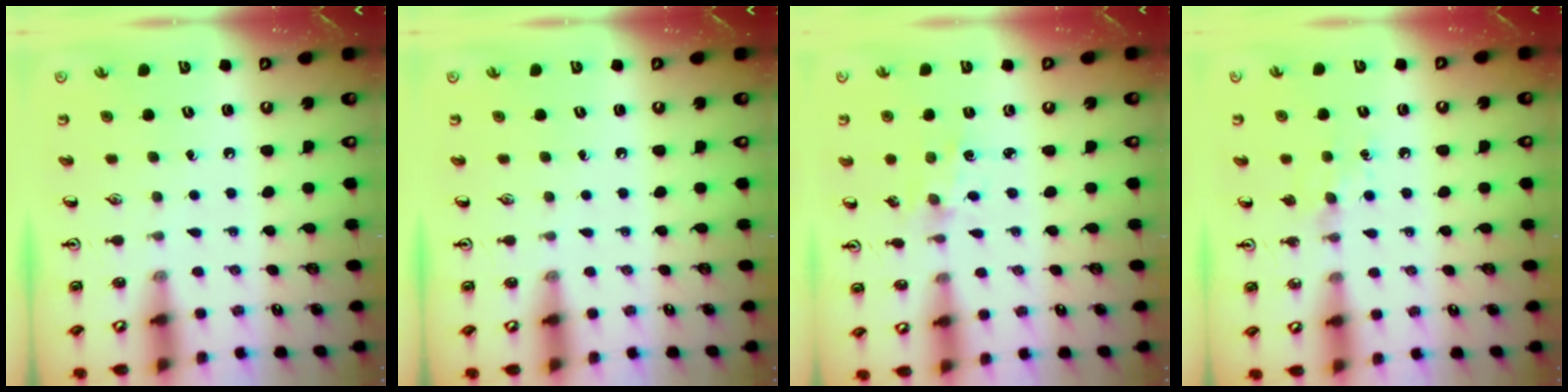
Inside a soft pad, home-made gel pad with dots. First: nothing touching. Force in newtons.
{"total": 0.0}
{"total": 1.3, "press": 1.3, "slide": 0.2}
{"total": 5.7, "press": 5.7, "slide": 0.6}